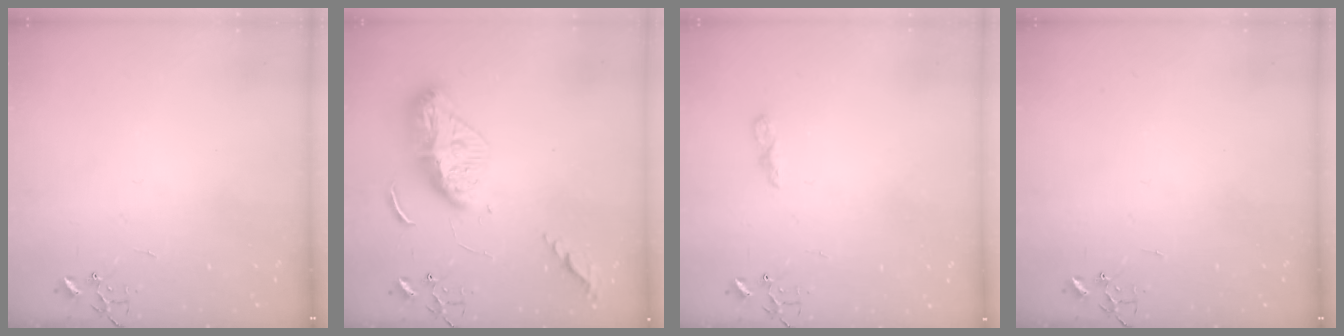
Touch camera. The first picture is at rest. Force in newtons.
{"total": 13.7, "press": 13.7, "slide": 1.4}
{"total": 5.0, "press": 5.0, "slide": 0.5}
{"total": 0.0}